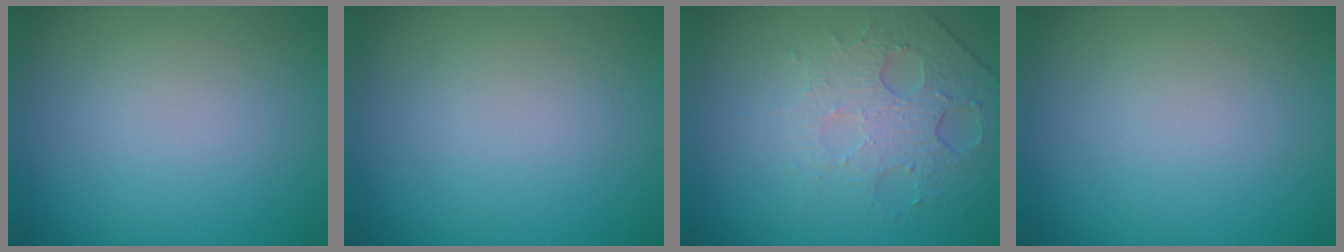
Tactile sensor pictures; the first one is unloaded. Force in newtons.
{"total": 0.0}
{"total": 4.7, "press": 3.2, "slide": 3.5}
{"total": 0.0}